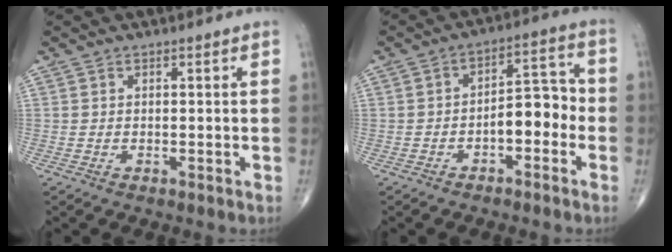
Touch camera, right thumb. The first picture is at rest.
{"total": 7.8, "force": [-2.3, 4.0, 6.2], "torque": [-0.069, 0.039, -0.042]}